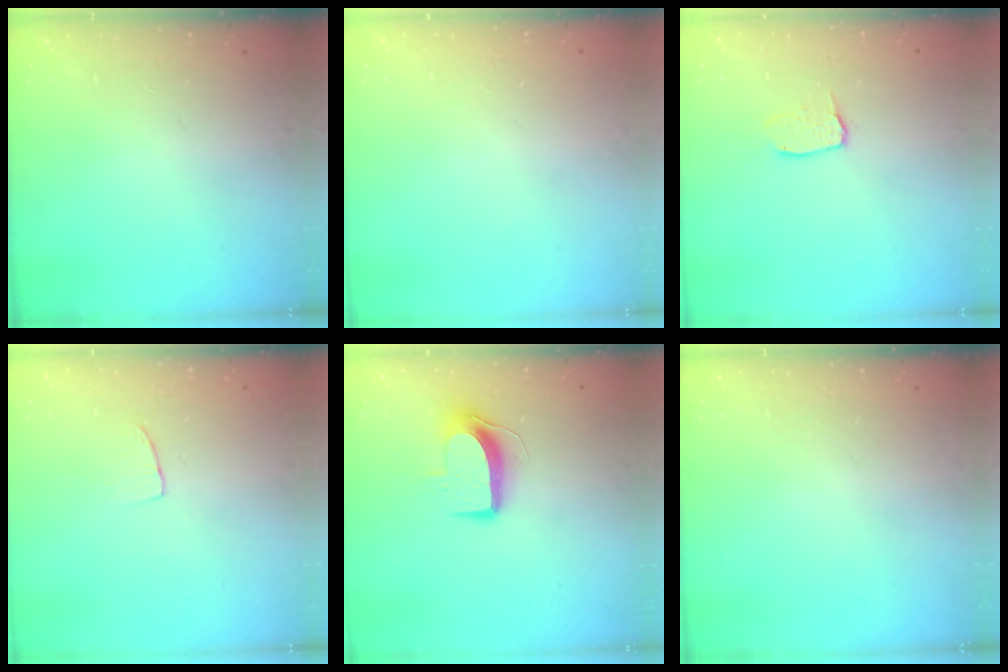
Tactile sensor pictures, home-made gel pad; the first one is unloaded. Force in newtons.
{"total": 0.0}
{"total": 5.6, "press": 5.6, "slide": 0.4}
{"total": 3.3, "press": 3.3, "slide": 0.2}
{"total": 9.4, "press": 9.4, "slide": 0.3}
{"total": 0.0}